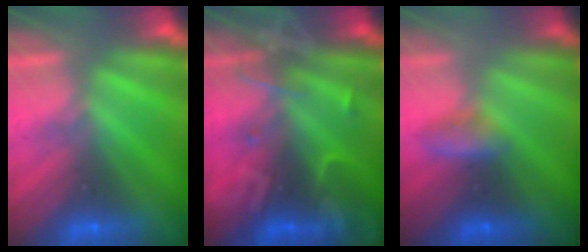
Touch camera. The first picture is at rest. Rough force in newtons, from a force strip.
{"total": 2.5}
{"total": 2.7}